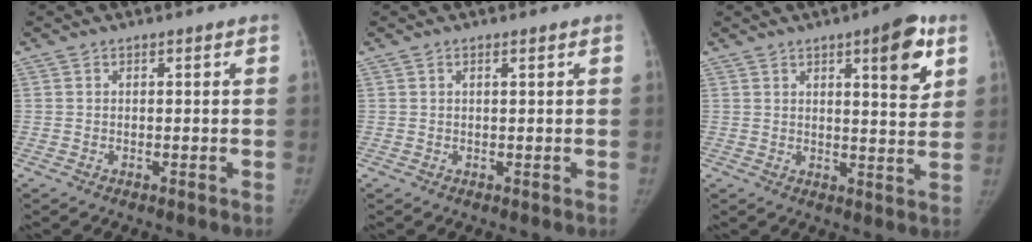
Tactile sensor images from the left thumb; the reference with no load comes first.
{"total": 0.6, "force": [0.3, -0.1, 0.5], "torque": [-0.017, -0.002, 0.010]}
{"total": 9.5, "force": [4.7, 2.5, 7.9], "torque": [-0.090, -0.023, 0.060]}